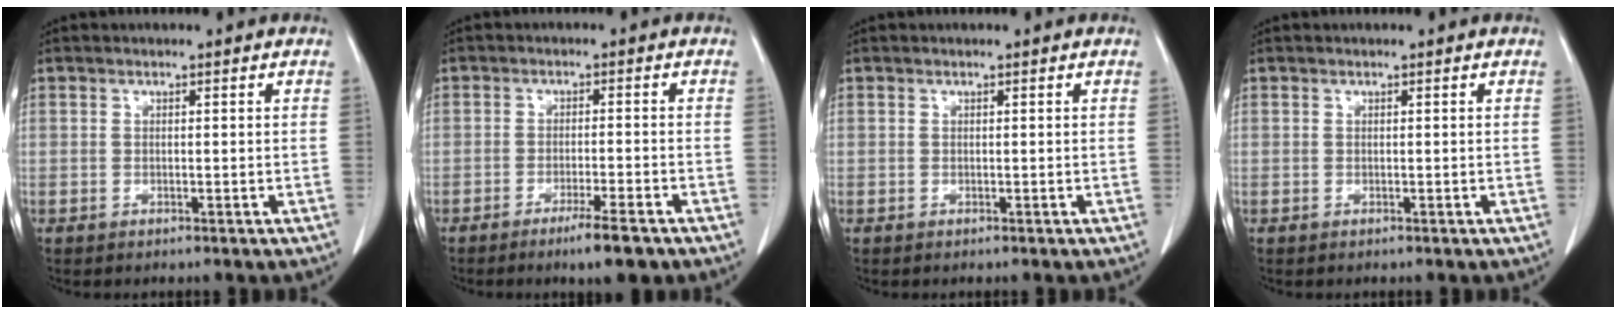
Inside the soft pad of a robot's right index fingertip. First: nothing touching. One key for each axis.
{"total": 5.6, "fx": -3.8, "fy": 0.2, "fz": 4.0, "tx": -0.063, "ty": -0.010, "tz": -0.059}
{"total": 0.0}
{"total": 0.0}